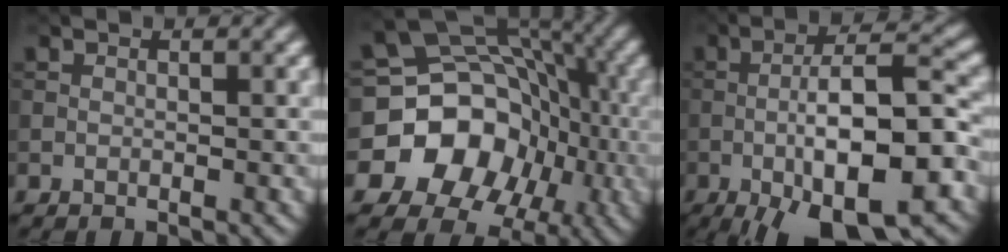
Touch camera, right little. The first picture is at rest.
{"total": 14.7, "force": [-4.5, 12.6, 6.2], "torque": [-0.095, -0.010, -0.104]}
{"total": 12.6, "force": [-4.3, 3.7, 11.2], "torque": [-0.181, 0.000, -0.071]}